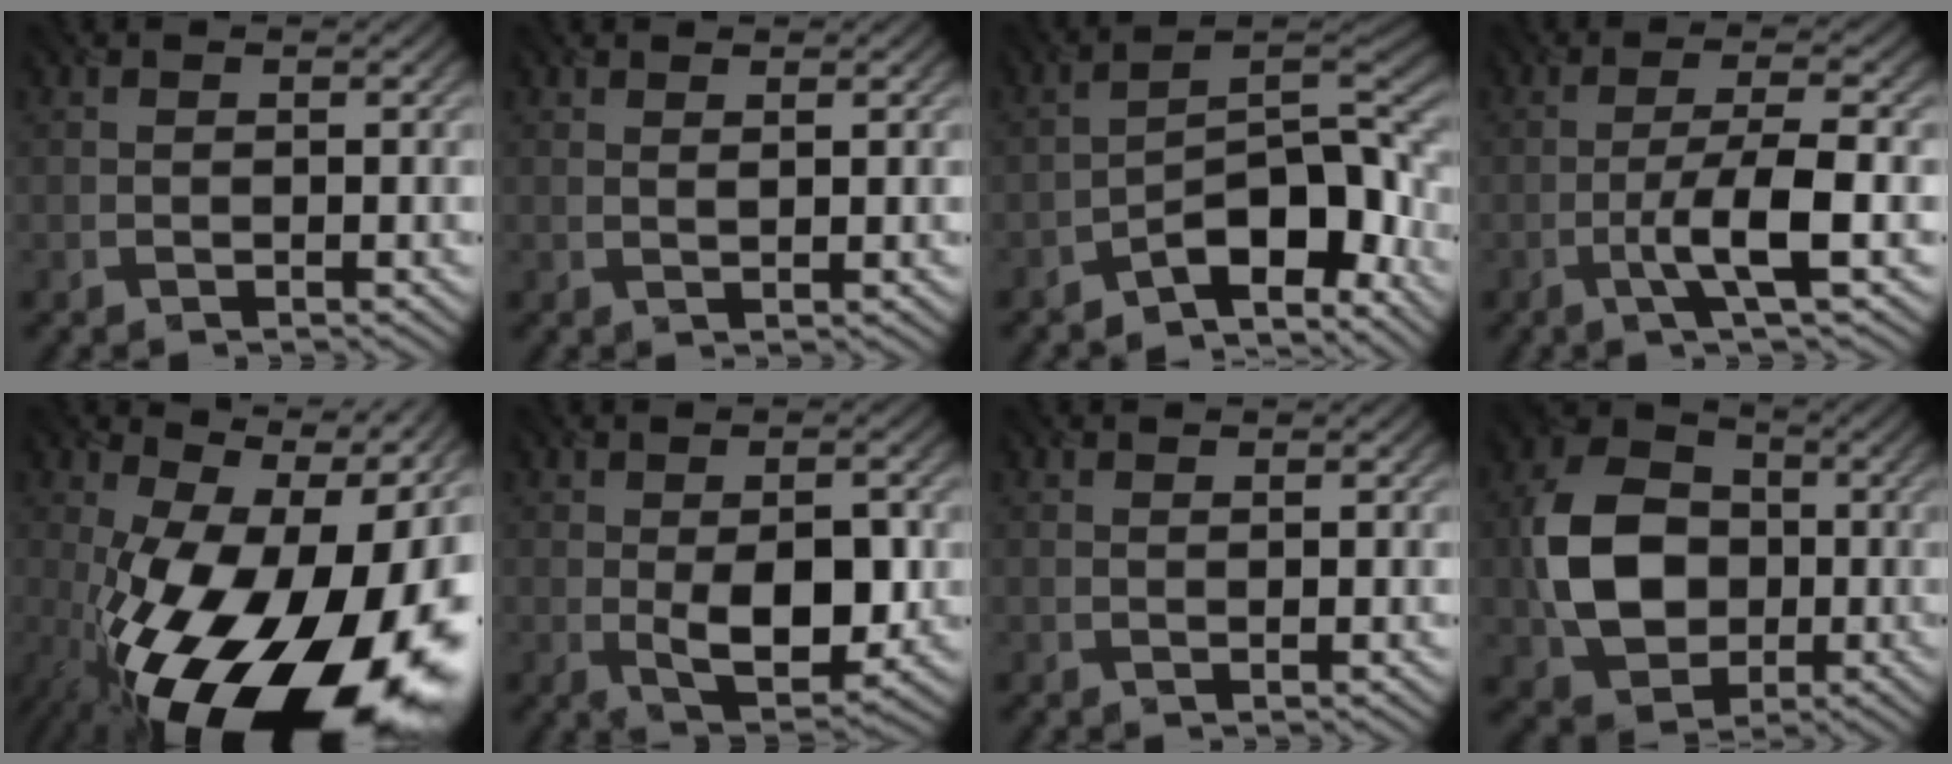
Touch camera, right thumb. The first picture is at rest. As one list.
[{"total": 0.9, "force": [0.7, -0.1, 0.5], "torque": [-0.013, 0.001, 0.012]}, {"total": 9.3, "force": [-6.3, 2.8, 6.2], "torque": [-0.084, 0.010, -0.127]}, {"total": 5.9, "force": [-2.2, 0.6, 5.4], "torque": [-0.098, 0.013, -0.051]}, {"total": 21.4, "force": [-7.6, 10.2, 17.2], "torque": [-0.278, -0.018, -0.119]}, {"total": 7.9, "force": [-1.0, 3.6, 6.9], "torque": [-0.122, -0.014, -0.008]}, {"total": 0.6, "force": [0.5, -0.1, 0.3], "torque": [-0.006, 0.001, 0.007]}, {"total": 10.1, "force": [-0.7, 8.1, 6.1], "torque": [-0.142, 0.008, -0.017]}]